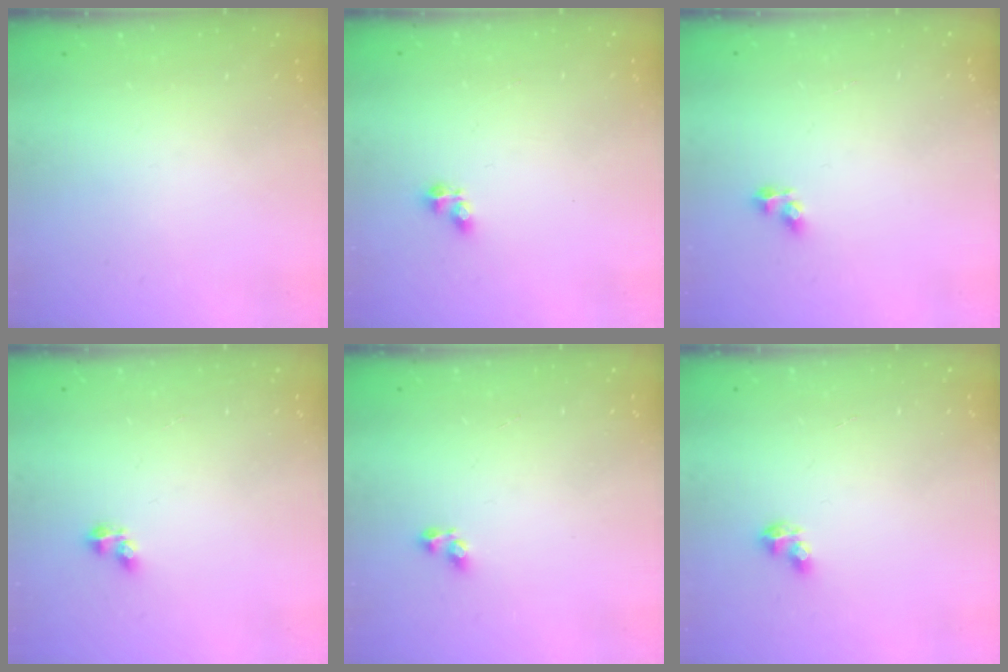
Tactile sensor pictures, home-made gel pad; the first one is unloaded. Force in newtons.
{"total": 4.3, "press": 4.3, "slide": 0.7}
{"total": 4.8, "press": 4.7, "slide": 0.7}
{"total": 2.5, "press": 2.5, "slide": 0.5}
{"total": 3.3, "press": 3.3, "slide": 0.5}
{"total": 4.0, "press": 4.0, "slide": 0.4}